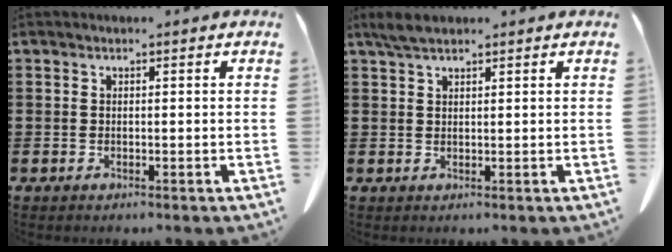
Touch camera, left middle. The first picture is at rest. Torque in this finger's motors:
{"motor_torque": [0.67, 0.66, 0.07, 0.03]}